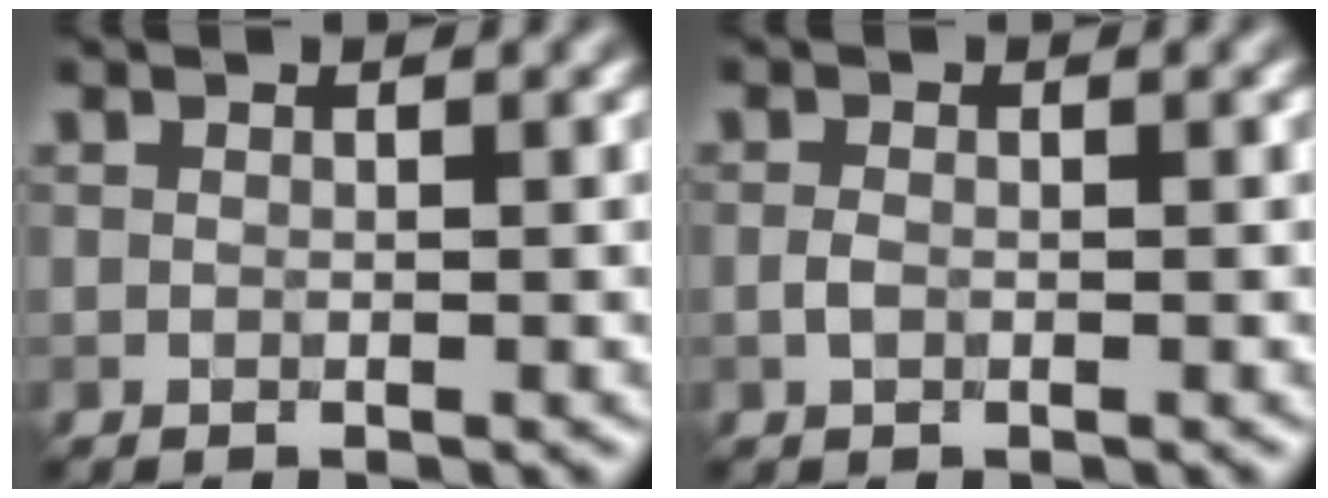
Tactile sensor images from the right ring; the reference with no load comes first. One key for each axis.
{"total": 0.9, "fx": -0.3, "fy": 0.5, "fz": 0.7, "tx": -0.016, "ty": -0.001, "tz": -0.007}